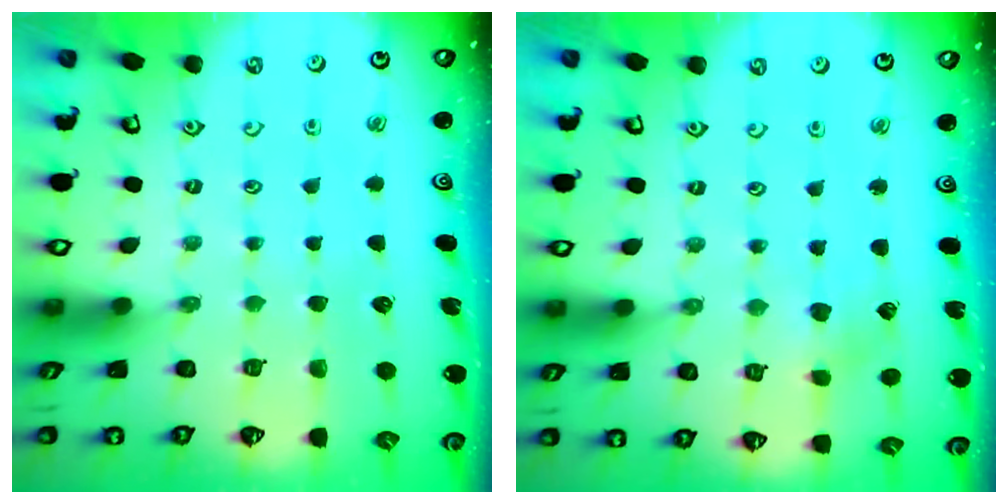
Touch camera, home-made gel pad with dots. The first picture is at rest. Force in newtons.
{"total": 2.5, "press": 2.5, "slide": 0.5}